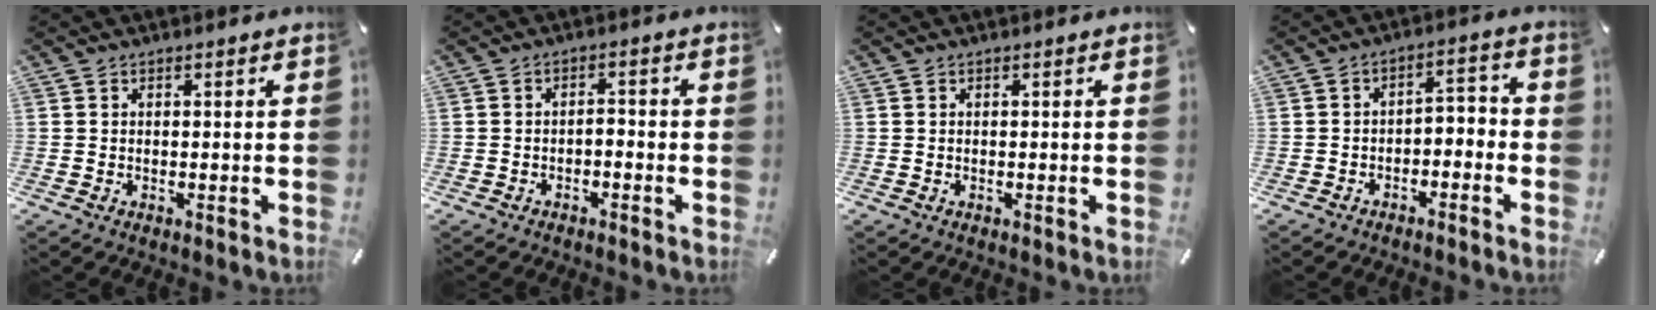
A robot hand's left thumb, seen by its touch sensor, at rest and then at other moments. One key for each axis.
{"total": 2.1, "fx": -1.7, "fy": 0.9, "fz": 1.0, "tx": -0.021, "ty": 0.011, "tz": -0.034}
{"total": 0.0}
{"total": 4.1, "fx": -3.4, "fy": 1.9, "fz": 1.2, "tx": -0.020, "ty": 0.021, "tz": -0.068}